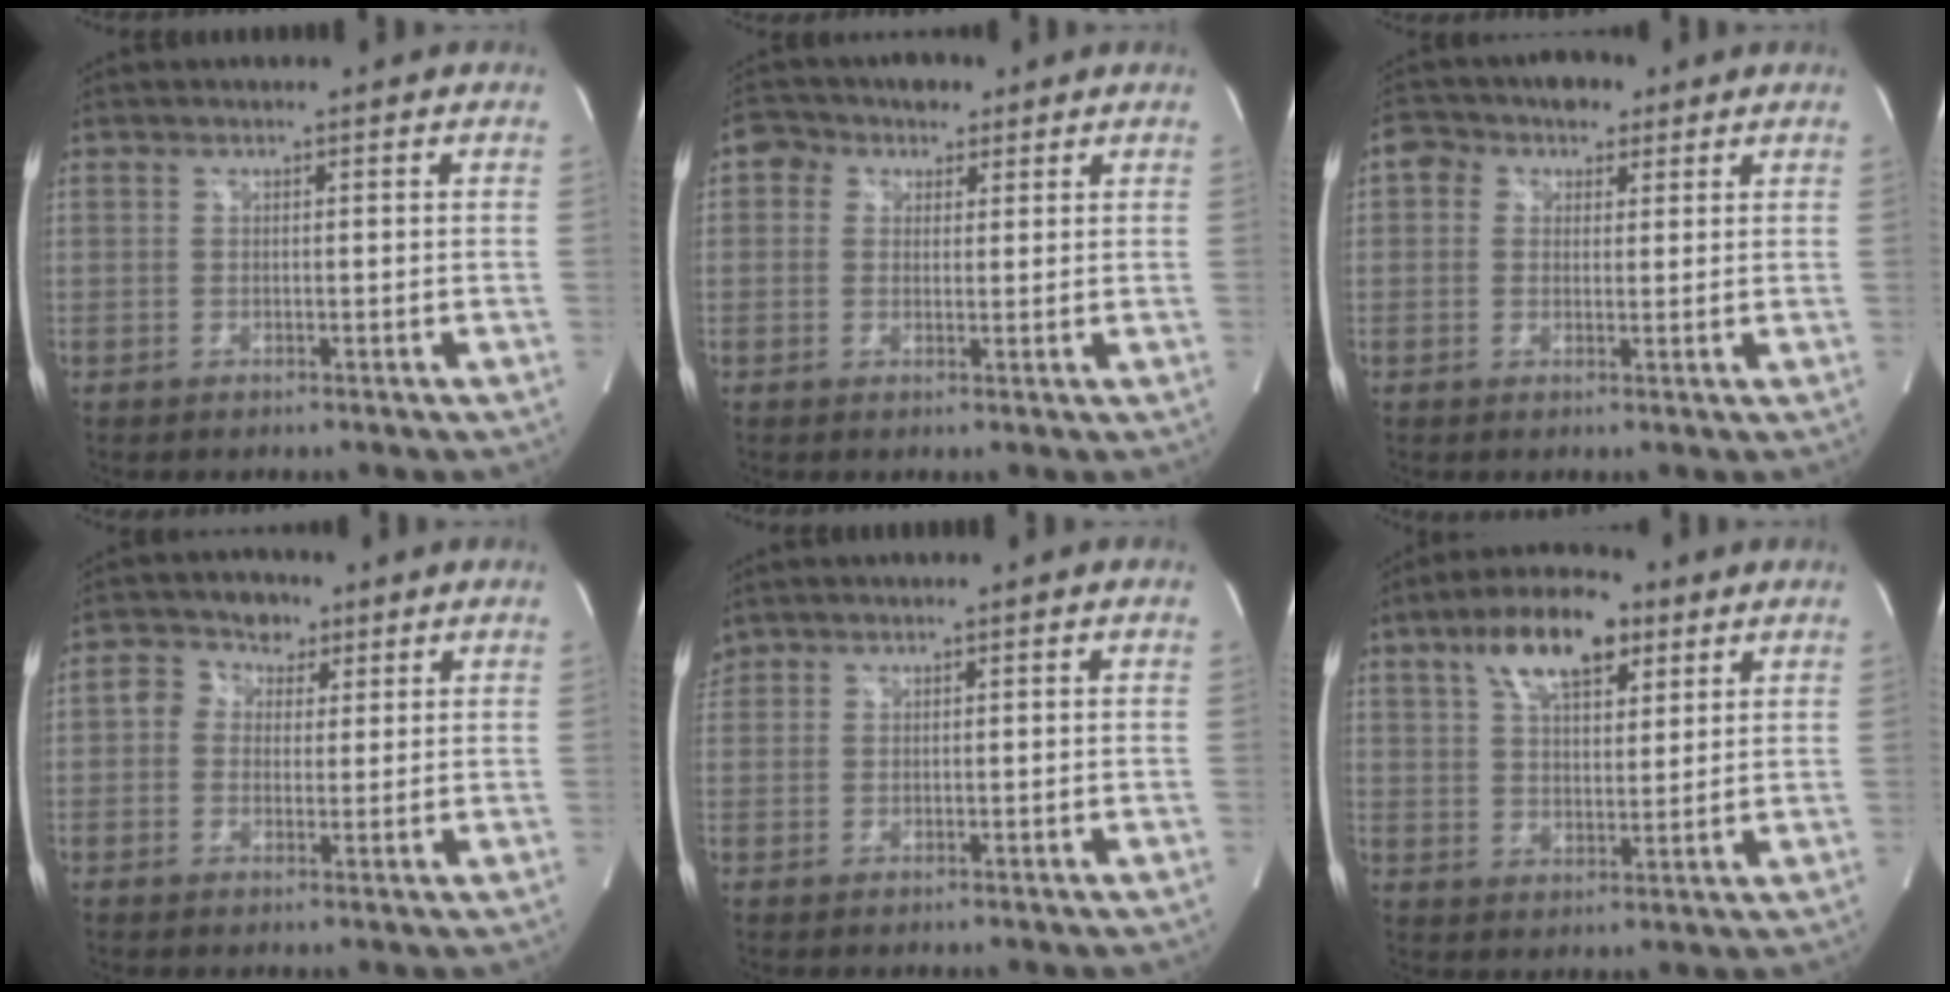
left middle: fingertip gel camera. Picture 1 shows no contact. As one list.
[{"total": 5.3, "force": [2.6, 4.1, 2.1], "torque": [-0.035, 0.034, 0.043]}, {"total": 6.3, "force": [3.1, 4.4, 3.3], "torque": [-0.051, 0.041, 0.050]}, {"total": 5.3, "force": [2.0, 4.4, 2.0], "torque": [-0.035, 0.027, 0.037]}, {"total": 1.9, "force": [1.6, 1.0, 0.0], "torque": [-0.005, 0.016, 0.034]}, {"total": 11.5, "force": [6.4, 4.6, 8.3], "torque": [-0.146, 0.022, 0.112]}]